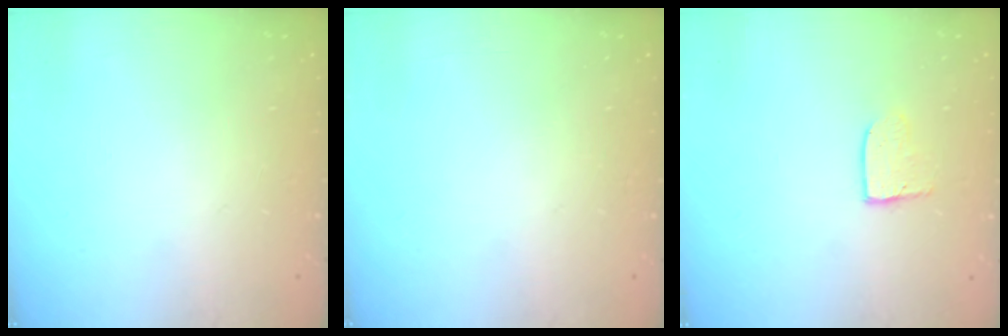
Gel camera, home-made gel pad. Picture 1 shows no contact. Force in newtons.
{"total": 0.0}
{"total": 4.0, "press": 4.0, "slide": 0.4}